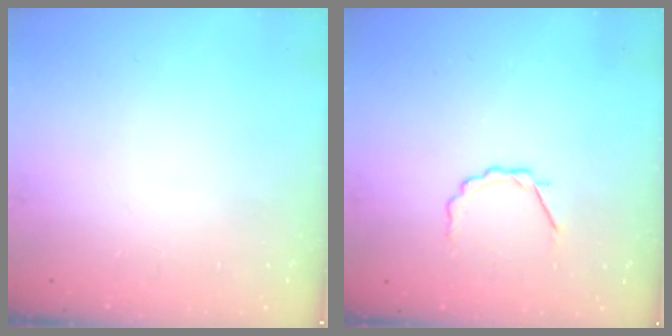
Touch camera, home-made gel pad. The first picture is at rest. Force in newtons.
{"total": 3.6, "press": 3.4, "slide": 1.2}